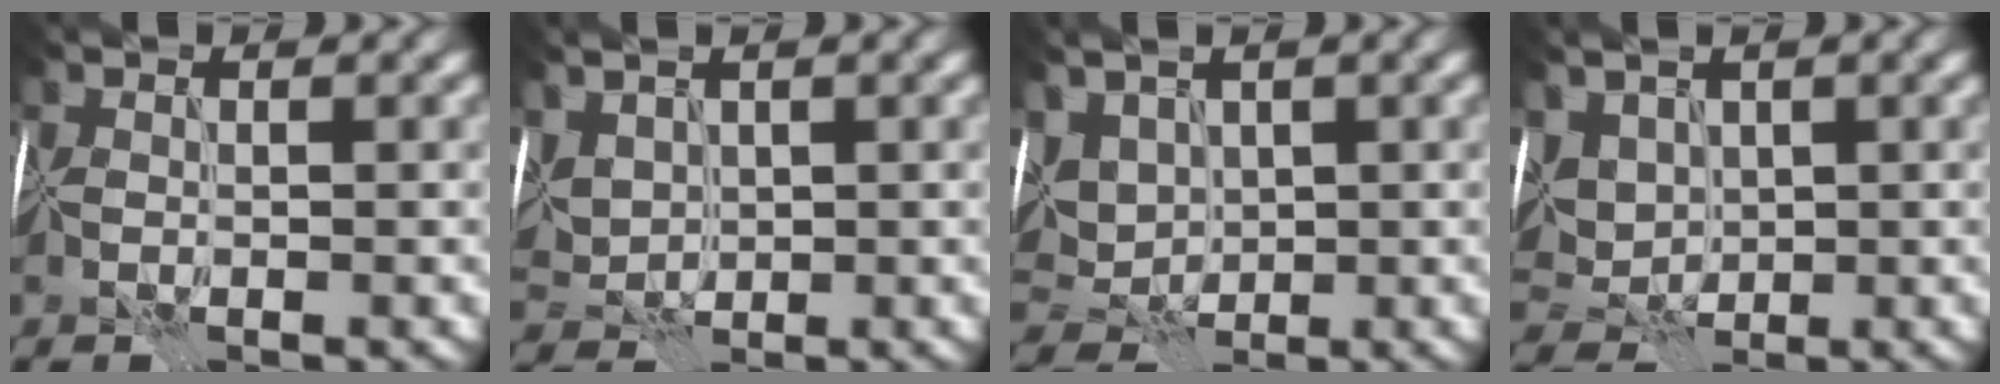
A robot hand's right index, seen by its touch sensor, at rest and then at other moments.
{"total": 3.1, "force": [1.5, 2.4, 1.5], "torque": [-0.051, 0.002, 0.038]}
{"total": 4.4, "force": [1.6, 3.4, 2.3], "torque": [-0.063, 0.007, 0.040]}
{"total": 3.9, "force": [1.6, 3.0, 1.9], "torque": [-0.055, 0.006, 0.041]}